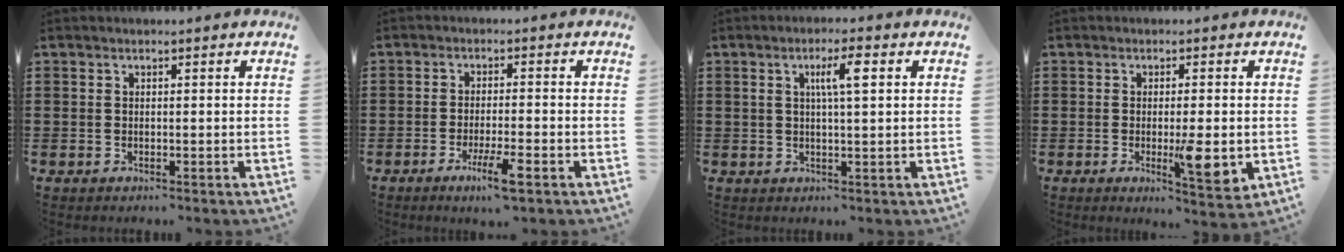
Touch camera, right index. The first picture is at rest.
{"total": 5.1, "force": [-2.7, 0.4, 4.2], "torque": [-0.079, -0.013, -0.048]}
{"total": 4.8, "force": [1.3, 0.9, 4.5], "torque": [-0.083, 0.006, 0.016]}
{"total": 6.1, "force": [-1.3, 1.3, 5.8], "torque": [-0.102, -0.018, -0.023]}